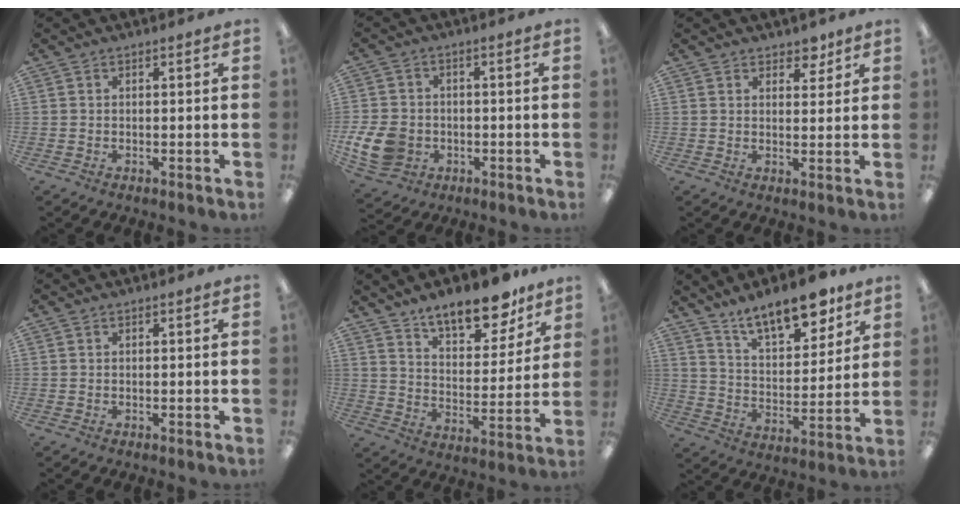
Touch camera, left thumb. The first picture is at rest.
{"total": 9.7, "force": [-2.6, 7.8, 5.1], "torque": [-0.121, 0.015, -0.045]}
{"total": 4.4, "force": [3.5, 2.4, 1.2], "torque": [0.000, -0.017, 0.059]}
{"total": 0.0}
{"total": 14.7, "force": [11.8, 5.4, 6.9], "torque": [-0.091, -0.076, 0.204]}
{"total": 14.2, "force": [11.2, 5.1, 7.2], "torque": [-0.104, -0.066, 0.193]}